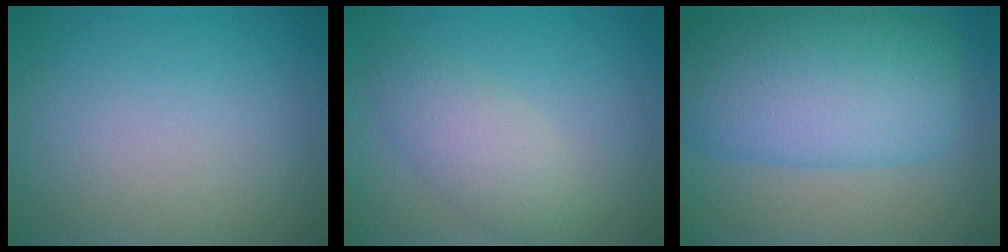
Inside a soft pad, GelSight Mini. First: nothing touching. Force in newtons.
{"total": 3.5, "press": 3.5, "slide": 0.1}
{"total": 11.1, "press": 11.1, "slide": 0.1}